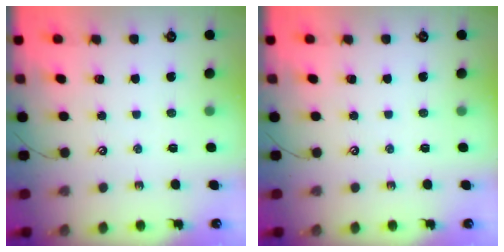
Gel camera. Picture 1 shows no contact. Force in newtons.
{"total": 0.0}